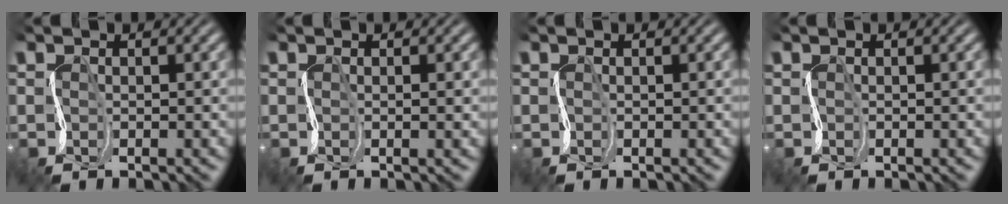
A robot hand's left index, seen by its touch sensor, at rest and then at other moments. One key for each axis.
{"total": 0.6, "fx": 0.5, "fy": 0.1, "fz": 0.5, "tx": -0.005, "ty": 0.005, "tz": 0.005}
{"total": 0.0}
{"total": 0.6, "fx": 0.2, "fy": 0.2, "fz": 0.5, "tx": -0.005, "ty": 0.001, "tz": 0.001}